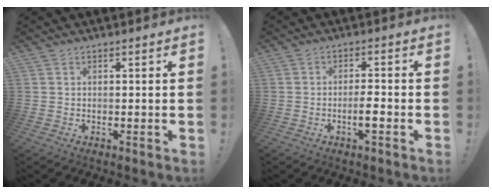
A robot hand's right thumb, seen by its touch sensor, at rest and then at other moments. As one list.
[{"total": 4.7, "force": [-1.8, 1.1, 4.1], "torque": [-0.062, 0.005, -0.032]}]